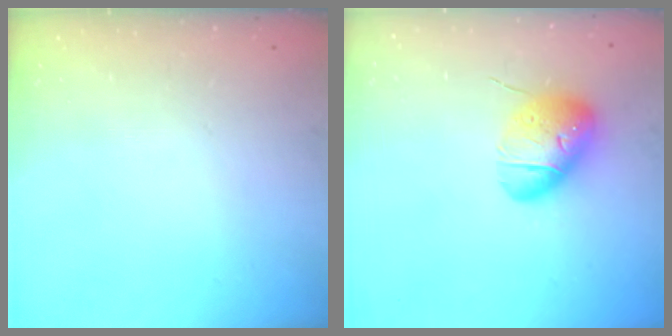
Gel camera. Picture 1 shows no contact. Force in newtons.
{"total": 12.4, "press": 12.3, "slide": 2.1}